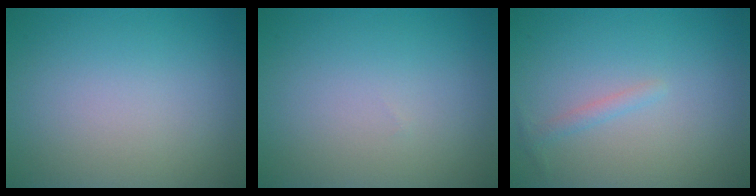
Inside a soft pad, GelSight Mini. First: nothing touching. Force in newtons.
{"total": 0.0}
{"total": 0.9, "press": 0.9, "slide": 0.0}